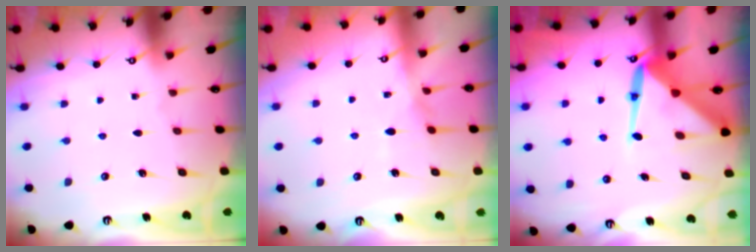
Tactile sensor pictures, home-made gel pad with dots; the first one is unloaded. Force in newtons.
{"total": 7.1, "press": 7.1, "slide": 0.8}
{"total": 11.4, "press": 11.3, "slide": 1.1}